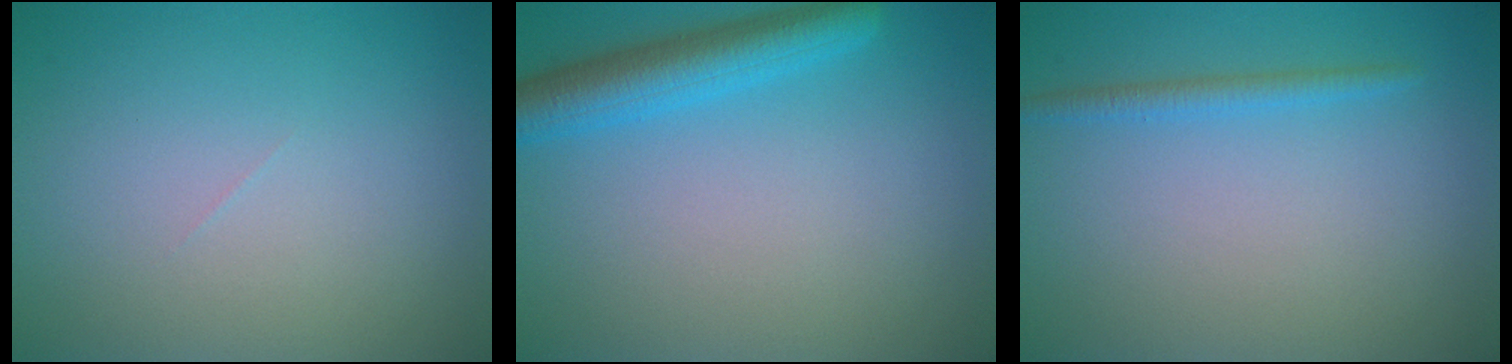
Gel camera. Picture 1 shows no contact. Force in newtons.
{"total": 4.5, "press": 4.5, "slide": 0.2}
{"total": 1.5, "press": 1.5, "slide": 0.1}